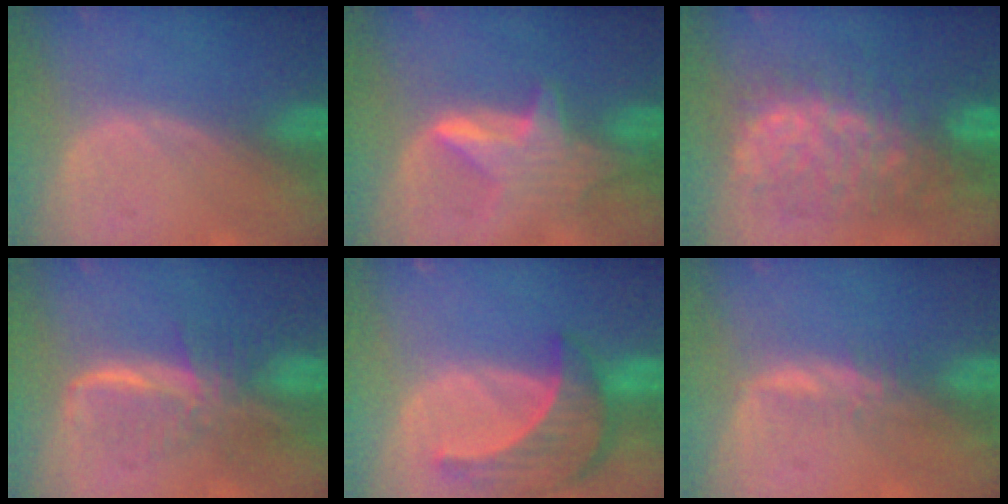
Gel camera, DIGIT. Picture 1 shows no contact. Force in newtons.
{"total": 6.0, "press": 6.0, "slide": 0.8}
{"total": 12.2, "press": 12.2, "slide": 1.4}
{"total": 6.9, "press": 6.4, "slide": 2.7}
{"total": 8.7, "press": 8.0, "slide": 3.6}
{"total": 2.0, "press": 1.8, "slide": 0.6}